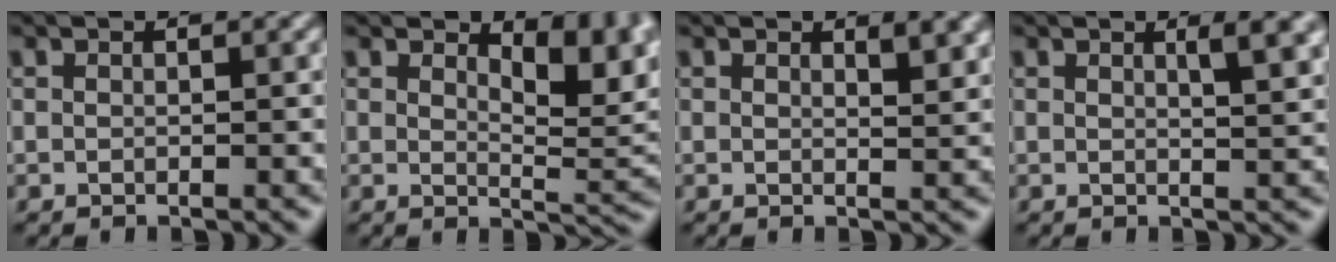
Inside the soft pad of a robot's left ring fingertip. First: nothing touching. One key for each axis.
{"total": 5.9, "fx": 2.7, "fy": 2.5, "fz": 4.6, "tx": -0.058, "ty": -0.008, "tz": 0.041}
{"total": 2.4, "fx": 1.3, "fy": 0.8, "fz": 1.9, "tx": -0.021, "ty": -0.001, "tz": 0.022}
{"total": 3.3, "fx": 1.4, "fy": 1.0, "fz": 2.8, "tx": -0.022, "ty": 0.003, "tz": 0.018}